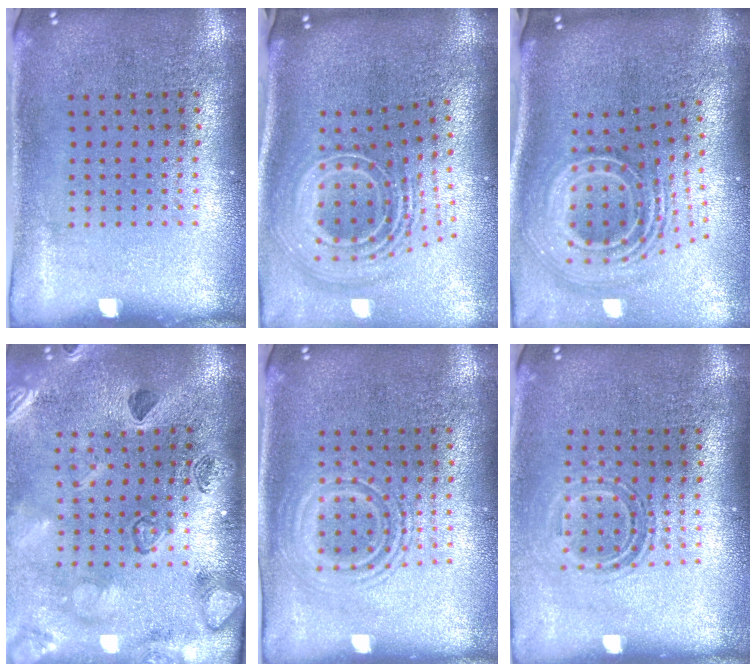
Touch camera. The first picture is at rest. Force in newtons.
{"total": 3.1, "press": 2.0, "slide": 2.3}
{"total": 3.2, "press": 2.0, "slide": 2.5}
{"total": 2.3, "press": 2.3, "slide": 0.5}
{"total": 1.4, "press": 1.4, "slide": 0.2}
{"total": 1.5, "press": 1.2, "slide": 1.0}